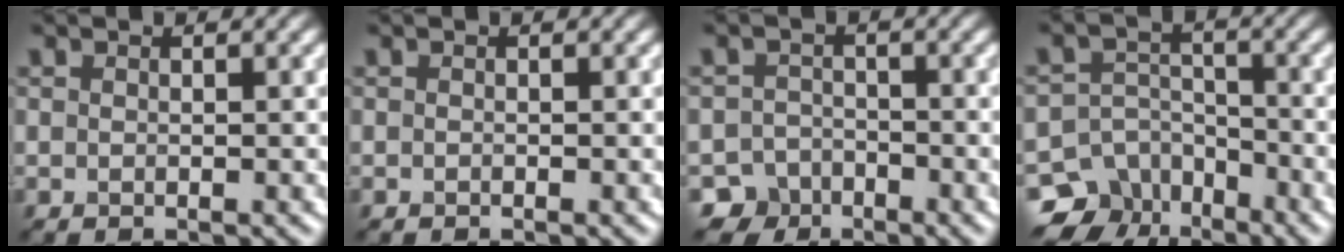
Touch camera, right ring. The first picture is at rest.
{"total": 0.0}
{"total": 4.5, "force": [-3.3, 3.1, 0.3], "torque": [0.023, 0.000, -0.054]}
{"total": 8.6, "force": [-6.0, 5.9, 1.8], "torque": [-0.015, -0.009, -0.104]}